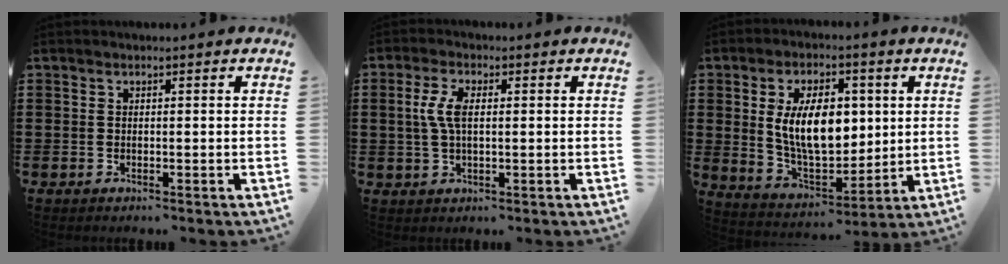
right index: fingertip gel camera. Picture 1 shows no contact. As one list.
[{"total": 4.9, "force": [0.6, 2.0, 4.4], "torque": [-0.103, 0.004, 0.003]}, {"total": 11.7, "force": [2.1, 6.6, 9.4], "torque": [-0.184, 0.002, 0.034]}]